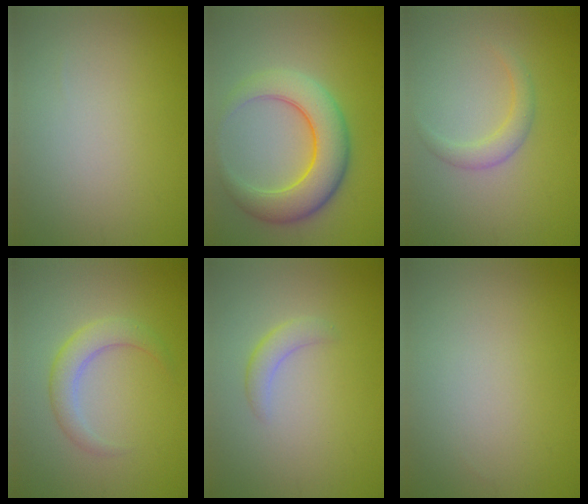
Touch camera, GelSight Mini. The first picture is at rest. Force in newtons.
{"total": 6.9, "press": 6.9, "slide": 0.2}
{"total": 1.9, "press": 1.9, "slide": 0.1}
{"total": 2.8, "press": 2.8, "slide": 0.1}
{"total": 1.8, "press": 1.8, "slide": 0.0}
{"total": 0.0}